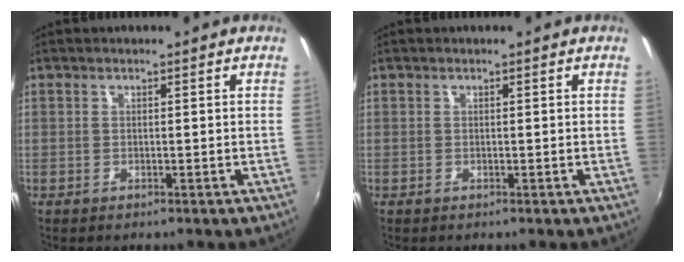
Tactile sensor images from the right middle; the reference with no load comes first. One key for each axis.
{"total": 0.0}